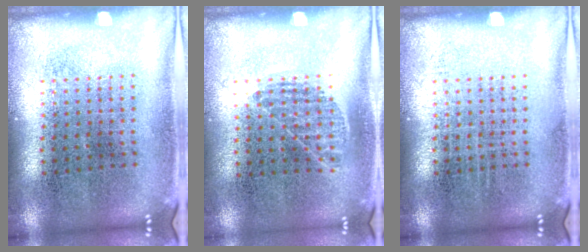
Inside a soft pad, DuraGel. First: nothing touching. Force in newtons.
{"total": 0.8, "press": 0.6, "slide": 0.5}
{"total": 0.0}